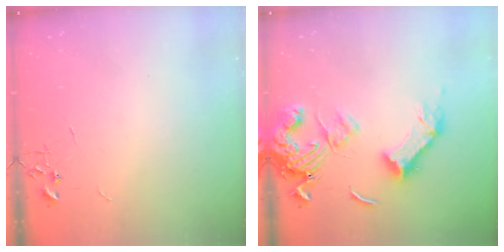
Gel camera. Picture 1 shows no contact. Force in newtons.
{"total": 15.3, "press": 15.2, "slide": 2.0}